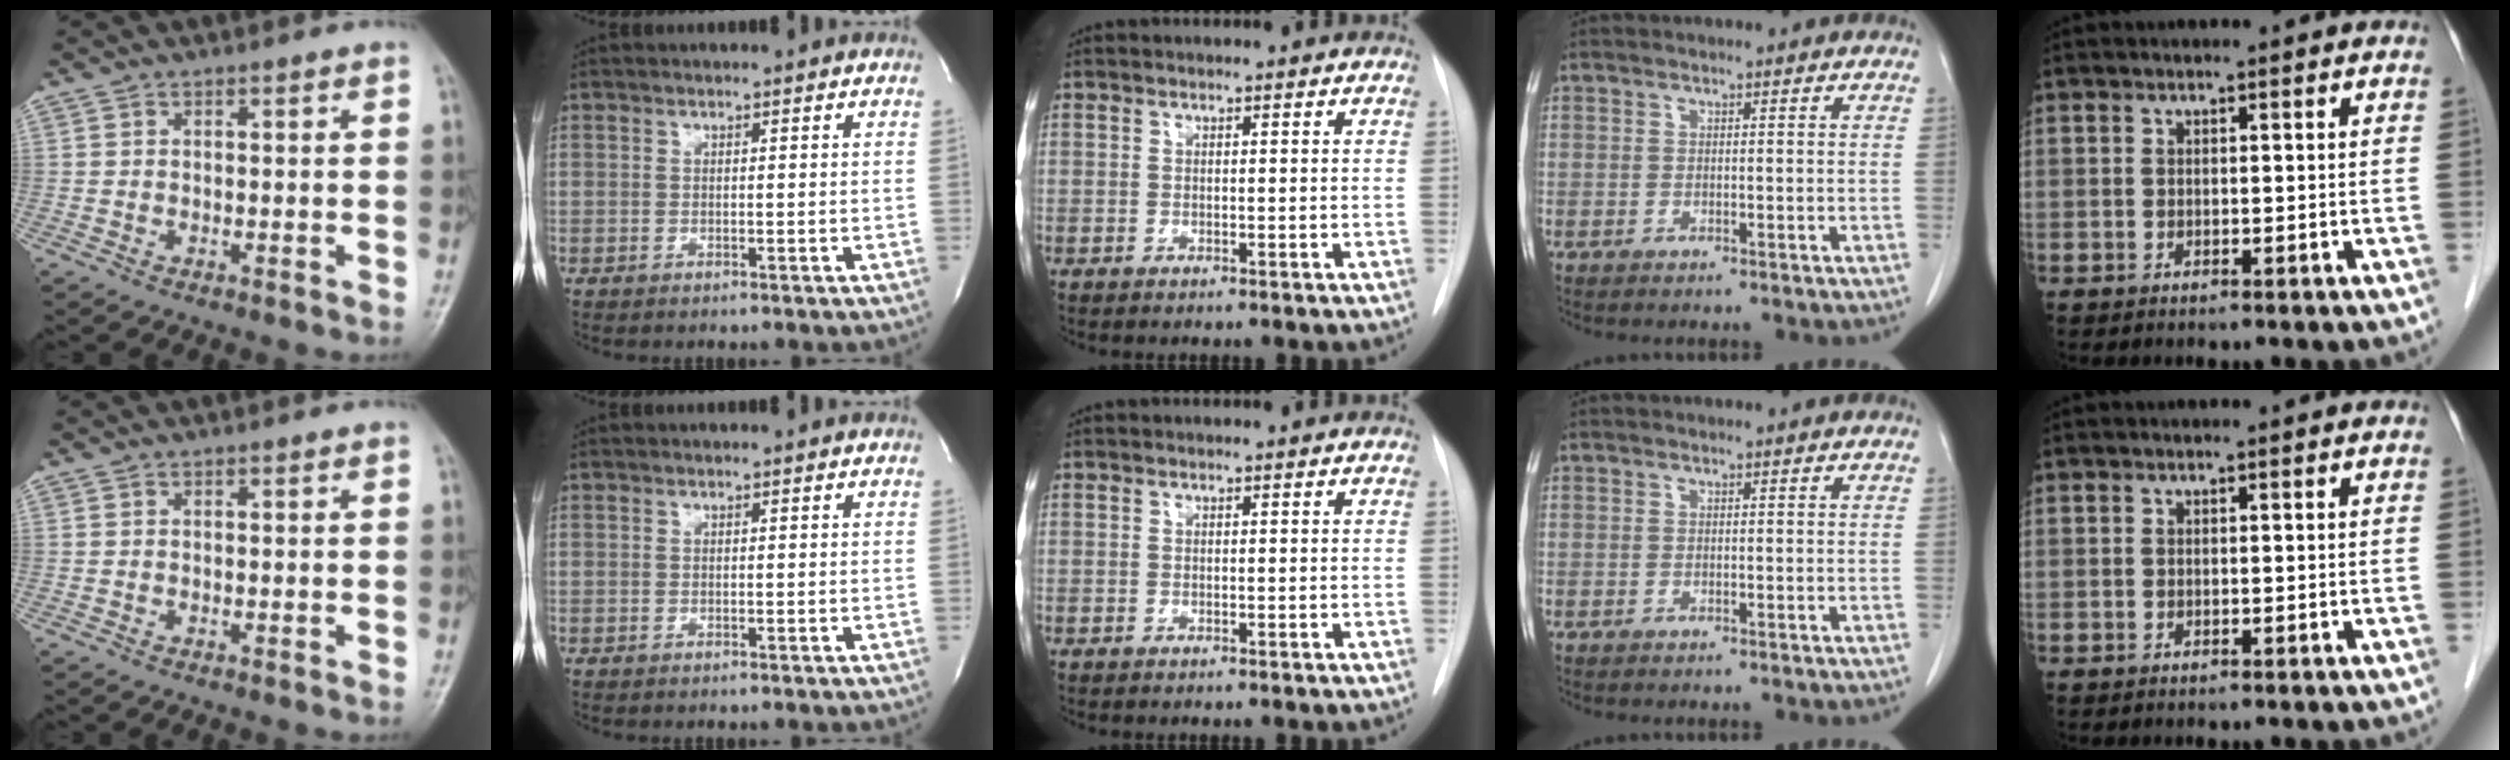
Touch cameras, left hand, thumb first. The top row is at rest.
{}